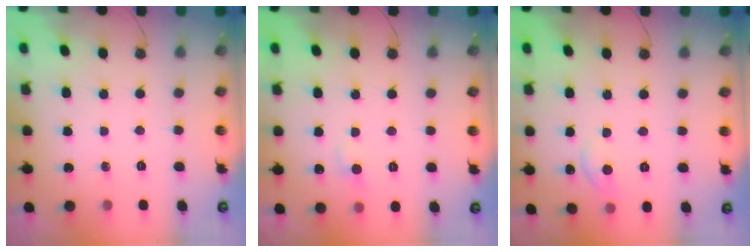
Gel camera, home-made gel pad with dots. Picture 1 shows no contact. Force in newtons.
{"total": 1.1, "press": 0.9, "slide": 0.6}
{"total": 1.1, "press": 0.7, "slide": 0.8}